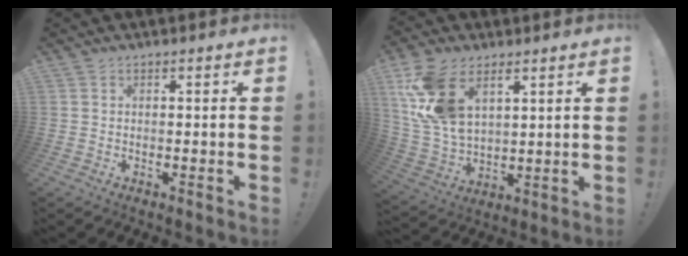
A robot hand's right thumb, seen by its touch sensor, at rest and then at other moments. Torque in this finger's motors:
{"motor_torque": [2.31, 2.38, 1.60, 0.49, 0.16]}